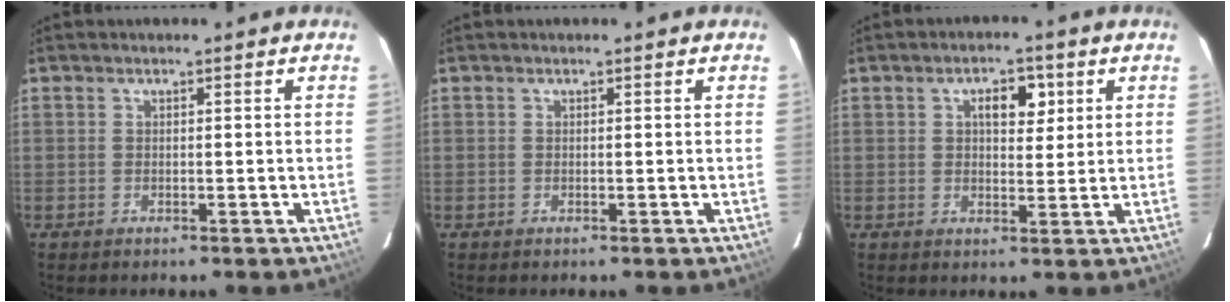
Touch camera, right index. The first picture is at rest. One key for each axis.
{"total": 0.0}
{"total": 4.8, "fx": 1.8, "fy": 2.4, "fz": 3.8, "tx": -0.058, "ty": 0.010, "tz": 0.028}